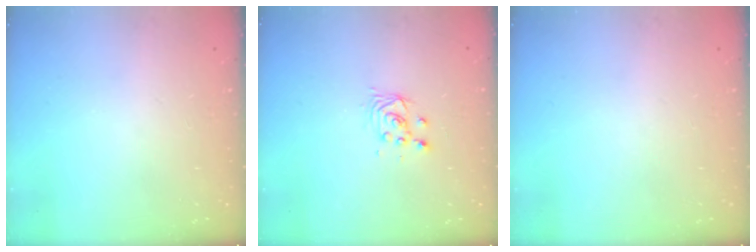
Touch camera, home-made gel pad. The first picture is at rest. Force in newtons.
{"total": 2.9, "press": 2.9, "slide": 0.1}
{"total": 0.0}